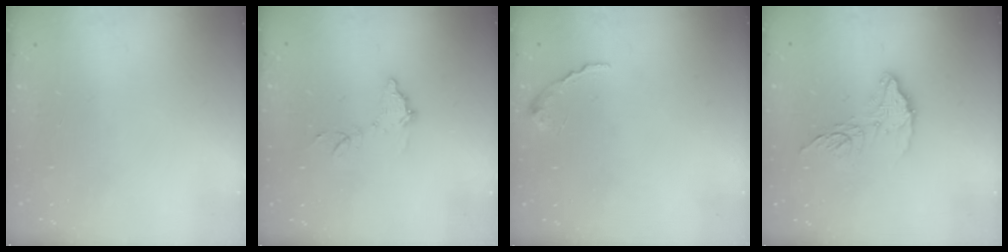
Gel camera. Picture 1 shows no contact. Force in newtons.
{"total": 8.4, "press": 8.4, "slide": 0.2}
{"total": 6.0, "press": 6.0, "slide": 0.4}
{"total": 11.4, "press": 11.4, "slide": 0.9}